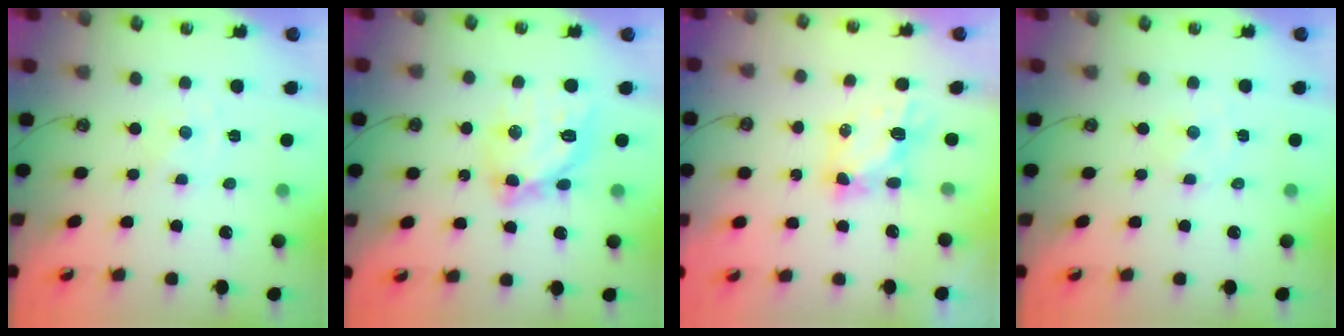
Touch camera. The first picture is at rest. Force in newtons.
{"total": 14.0, "press": 13.9, "slide": 1.3}
{"total": 5.8, "press": 5.8, "slide": 0.5}
{"total": 1.0, "press": 1.0, "slide": 0.2}